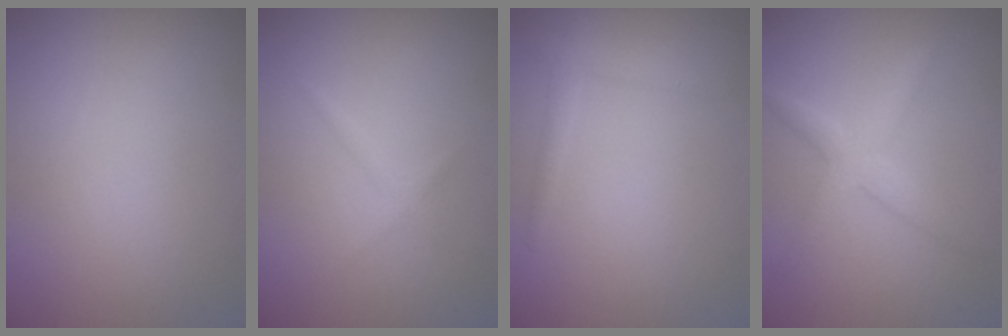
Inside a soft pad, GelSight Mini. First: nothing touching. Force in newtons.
{"total": 0.9, "press": 0.9, "slide": 0.0}
{"total": 1.5, "press": 1.4, "slide": 0.1}
{"total": 2.6, "press": 2.6, "slide": 0.2}